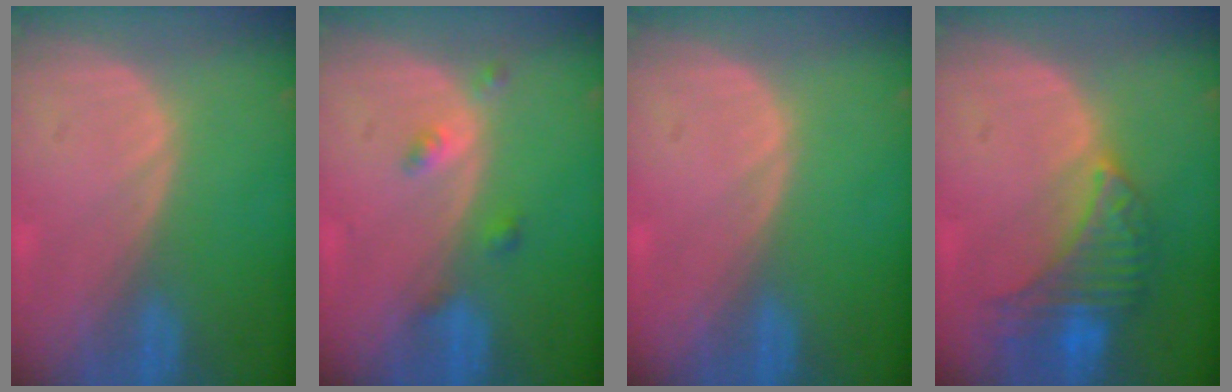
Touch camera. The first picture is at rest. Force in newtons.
{"total": 2.5, "press": 2.5, "slide": 0.2}
{"total": 0.0}
{"total": 7.3, "press": 7.0, "slide": 1.9}